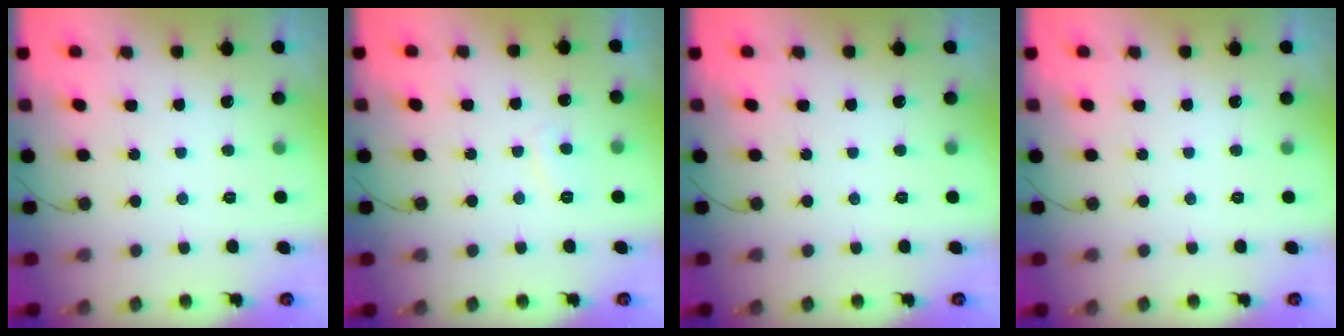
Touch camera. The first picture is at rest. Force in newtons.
{"total": 2.4, "press": 2.3, "slide": 0.5}
{"total": 0.0}
{"total": 0.0}